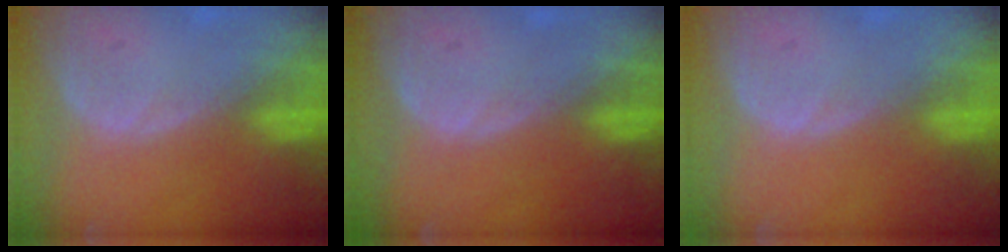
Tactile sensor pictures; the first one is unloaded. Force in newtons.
{"total": 0.0}
{"total": 0.0}